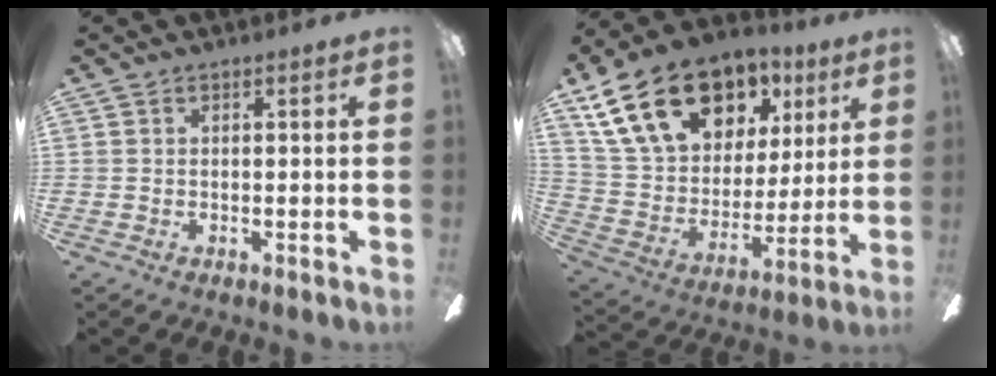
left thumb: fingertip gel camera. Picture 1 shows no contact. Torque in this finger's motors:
{"motor_torque": [2.44, 2.47, 1.53, -1.24, 0.26]}